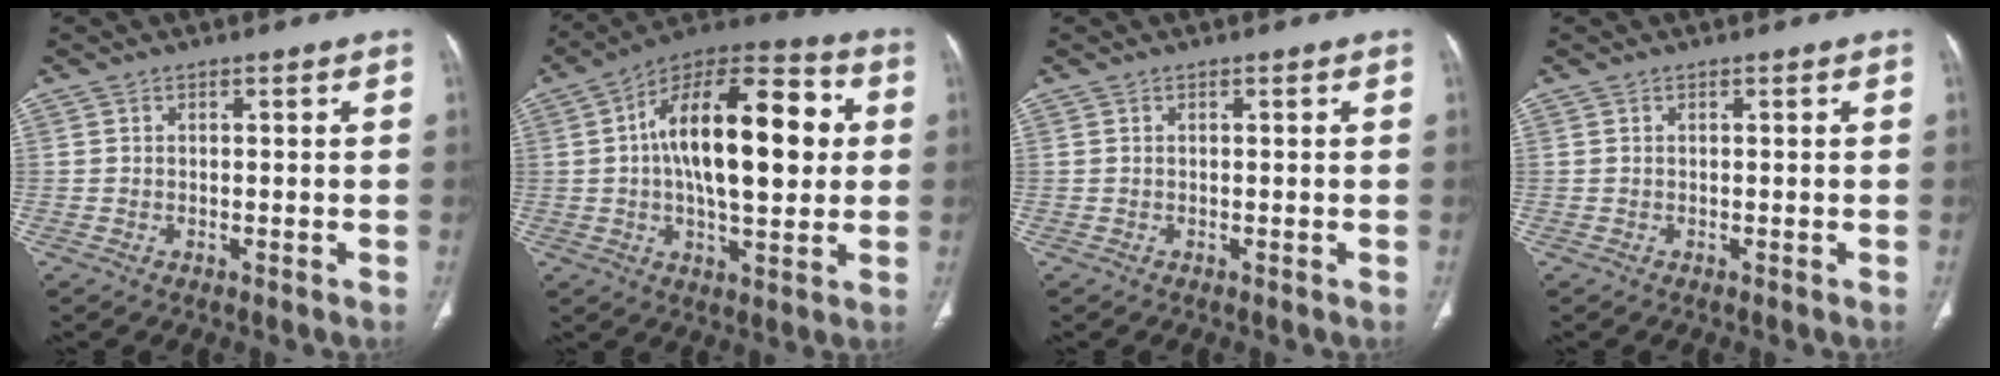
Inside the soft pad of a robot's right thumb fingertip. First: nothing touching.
{"total": 22.9, "force": [2.8, 10.4, 20.3], "torque": [-0.298, 0.027, 0.033]}
{"total": 0.0}
{"total": 0.0}